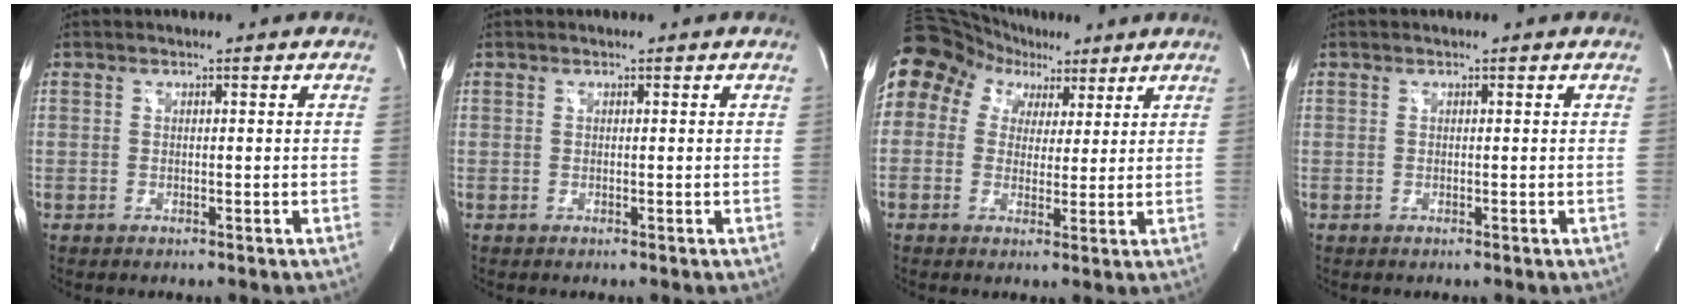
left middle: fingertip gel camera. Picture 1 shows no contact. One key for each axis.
{"total": 0.0}
{"total": 15.7, "fx": 7.6, "fy": 12.6, "fz": 5.4, "tx": -0.137, "ty": 0.089, "tz": 0.140}
{"total": 0.0}